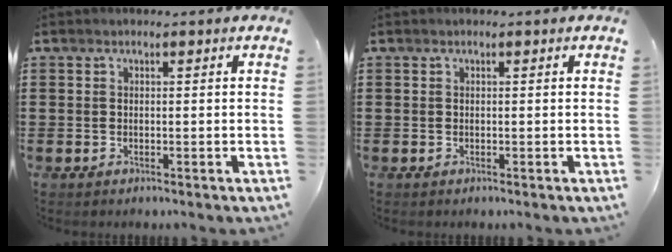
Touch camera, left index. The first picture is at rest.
{"total": 0.0}